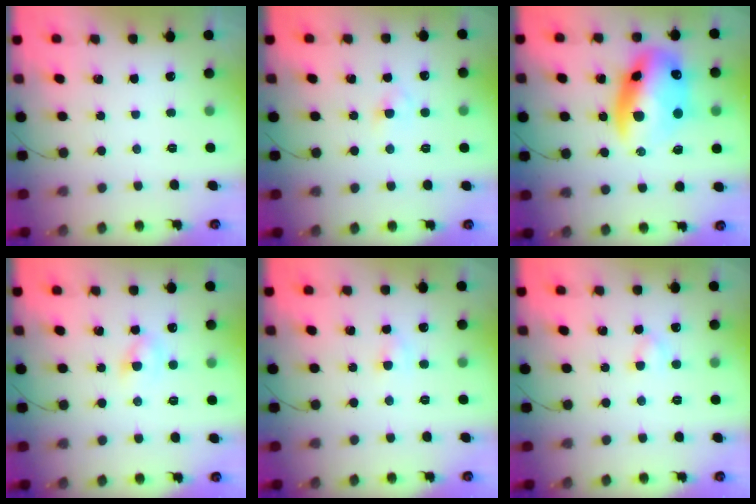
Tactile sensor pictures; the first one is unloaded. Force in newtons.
{"total": 2.6, "press": 2.4, "slide": 1.1}
{"total": 17.3, "press": 16.9, "slide": 4.1}
{"total": 2.9, "press": 2.7, "slide": 1.1}
{"total": 3.0, "press": 2.8, "slide": 1.0}
{"total": 3.1, "press": 2.9, "slide": 1.1}